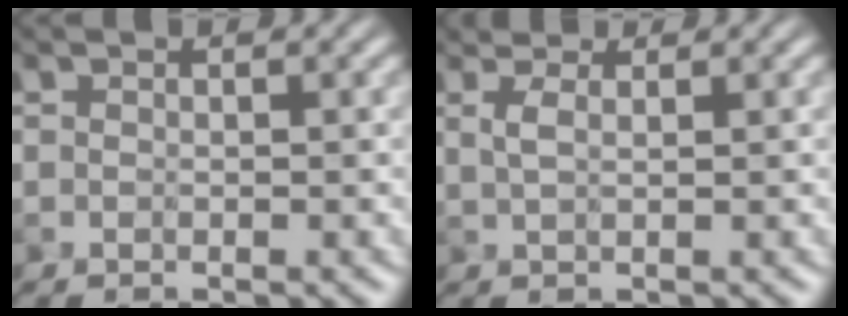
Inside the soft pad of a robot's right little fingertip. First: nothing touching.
{"total": 1.8, "force": [1.1, 0.7, 1.1], "torque": [-0.027, -0.001, 0.020]}